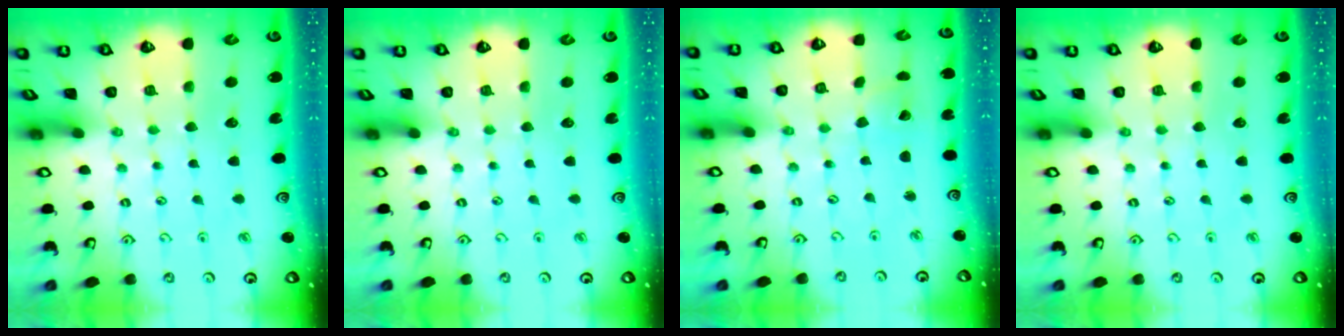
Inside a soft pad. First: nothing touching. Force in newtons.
{"total": 0.0}
{"total": 1.8, "press": 1.7, "slide": 0.1}
{"total": 0.0}